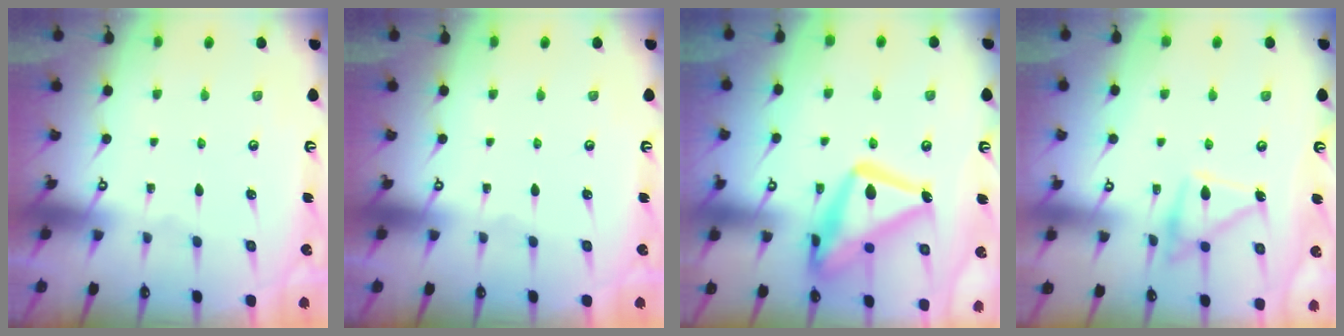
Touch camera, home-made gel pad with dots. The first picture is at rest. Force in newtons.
{"total": 0.0}
{"total": 19.9, "press": 19.9, "slide": 1.4}
{"total": 14.8, "press": 14.7, "slide": 0.9}